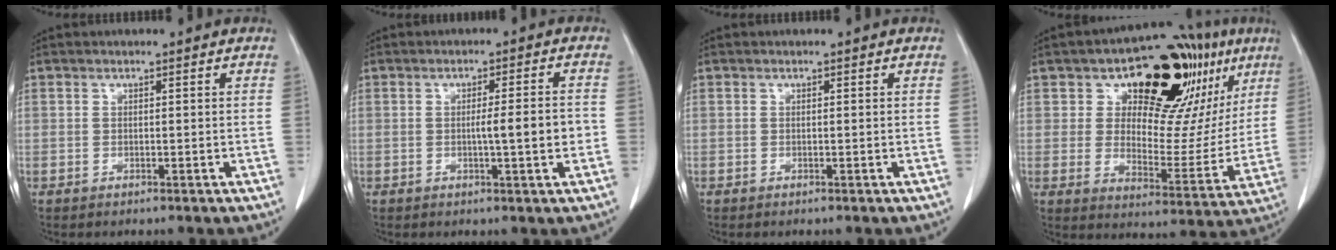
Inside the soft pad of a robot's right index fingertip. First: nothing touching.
{"total": 5.0, "force": [-0.8, 0.0, 5.0], "torque": [-0.077, 0.000, -0.011]}
{"total": 0.0}
{"total": 22.3, "force": [11.2, 10.2, 16.3], "torque": [-0.217, 0.030, 0.166]}